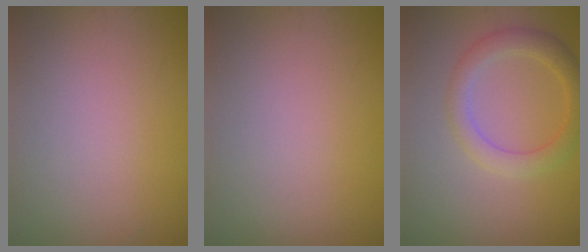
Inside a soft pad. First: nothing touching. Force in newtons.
{"total": 0.0}
{"total": 3.2, "press": 3.2, "slide": 0.1}